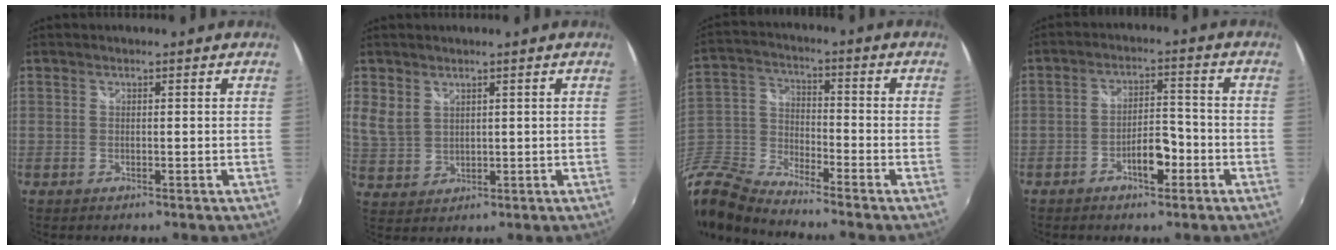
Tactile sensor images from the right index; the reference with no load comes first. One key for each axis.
{"total": 4.2, "fx": 2.5, "fy": 2.7, "fz": 2.0, "tx": -0.039, "ty": 0.003, "tz": 0.061}
{"total": 15.7, "fx": -12.0, "fy": 6.5, "fz": 7.9, "tx": -0.203, "ty": -0.014, "tz": -0.251}
{"total": 5.8, "fx": -3.0, "fy": 2.3, "fz": 4.3, "tx": -0.081, "ty": 0.011, "tz": -0.041}